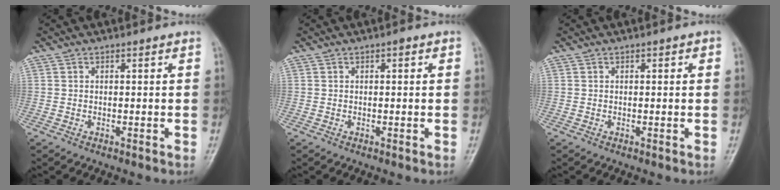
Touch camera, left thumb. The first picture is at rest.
{"total": 1.0, "force": [0.3, 0.5, 0.9], "torque": [-0.008, 0.002, 0.002]}
{"total": 1.1, "force": [0.3, 0.5, 0.9], "torque": [-0.008, 0.002, 0.003]}